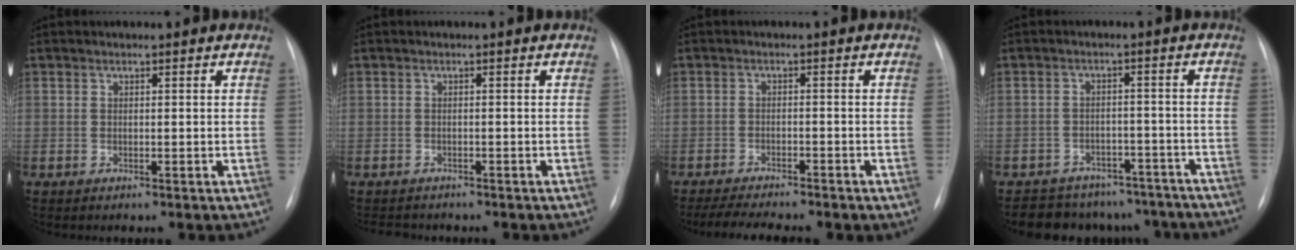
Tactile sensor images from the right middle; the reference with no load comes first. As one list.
[{"total": 3.3, "force": [-3.0, 1.3, 0.5], "torque": [-0.004, -0.003, -0.041]}, {"total": 8.0, "force": [-6.7, 1.7, 4.1], "torque": [-0.065, -0.008, -0.097]}, {"total": 13.1, "force": [-11.6, 5.8, 1.8], "torque": [-0.011, 0.025, -0.131]}]